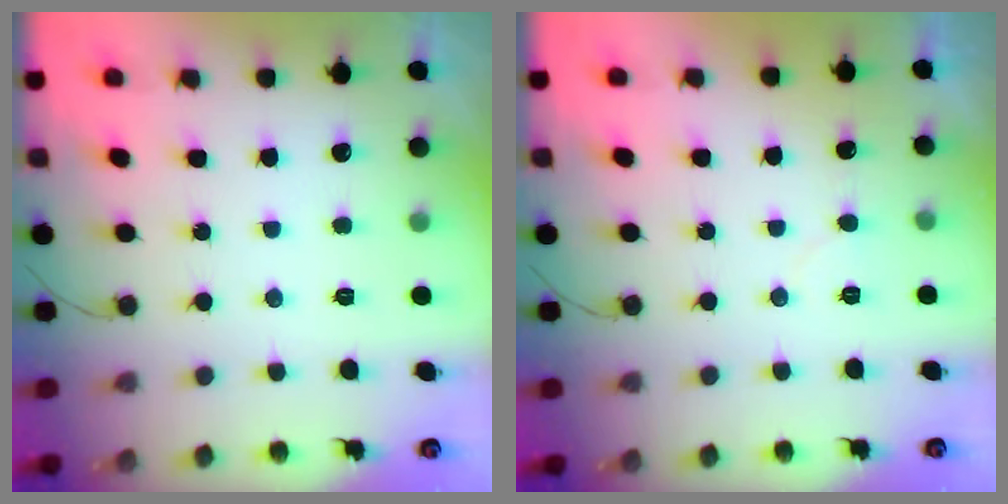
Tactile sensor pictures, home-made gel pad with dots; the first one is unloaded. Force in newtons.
{"total": 4.4, "press": 4.3, "slide": 0.5}